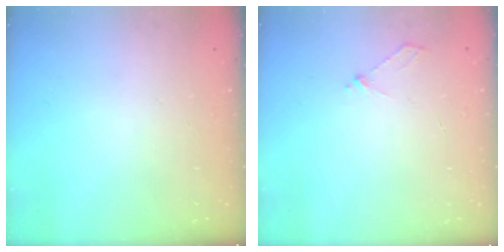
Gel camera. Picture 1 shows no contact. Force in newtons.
{"total": 3.0, "press": 2.9, "slide": 0.4}